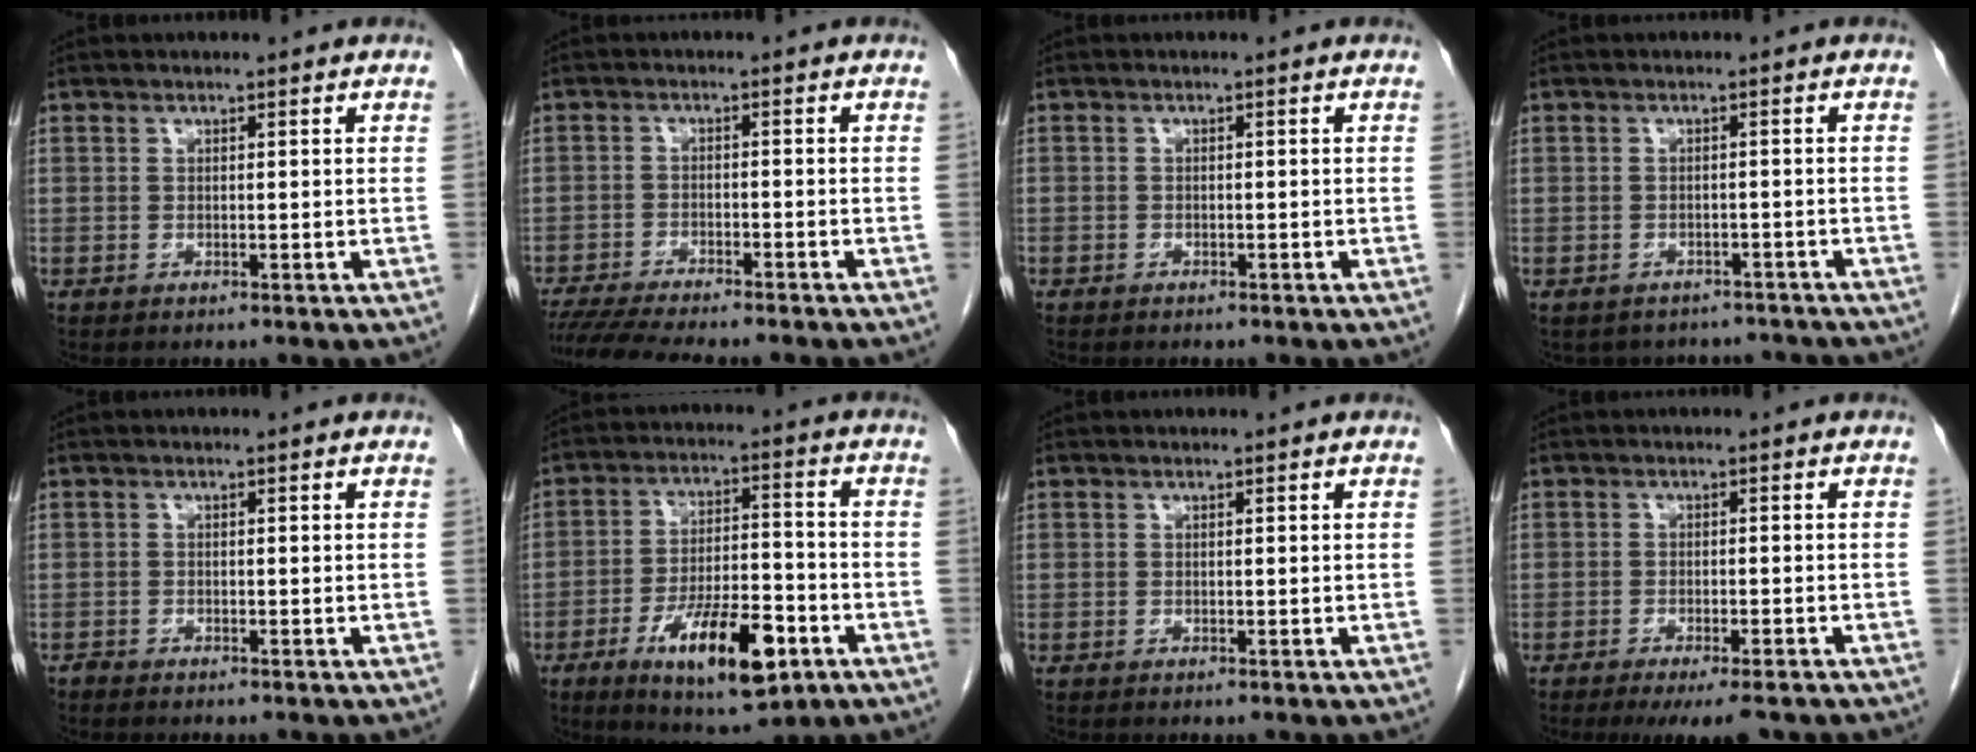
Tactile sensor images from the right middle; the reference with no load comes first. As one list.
[{"total": 11.8, "force": [-10.3, 1.1, 5.6], "torque": [-0.079, -0.013, -0.154]}, {"total": 0.7, "force": [-0.5, 0.5, 0.1], "torque": [-0.008, 0.003, -0.011]}, {"total": 8.6, "force": [-7.7, 3.7, 1.0], "torque": [-0.010, 0.018, -0.082]}, {"total": 0.6, "force": [-0.6, 0.1, -0.1], "torque": [-0.006, -0.002, -0.016]}, {"total": 13.8, "force": [-6.5, 4.1, 11.4], "torque": [-0.193, -0.005, -0.100]}, {"total": 0.0}, {"total": 7.4, "force": [-5.8, 1.4, 4.3], "torque": [-0.049, -0.009, -0.084]}]